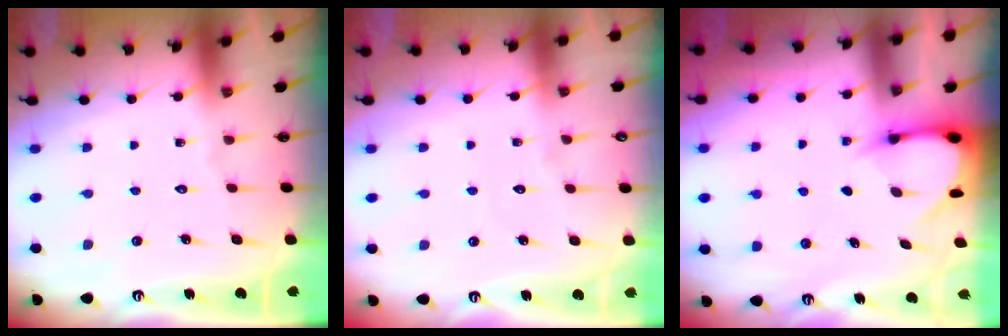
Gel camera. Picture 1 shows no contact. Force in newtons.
{"total": 2.0, "press": 2.0, "slide": 0.2}
{"total": 3.8, "press": 3.8, "slide": 0.4}